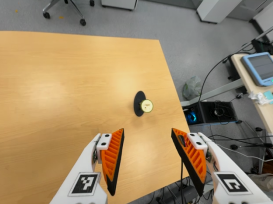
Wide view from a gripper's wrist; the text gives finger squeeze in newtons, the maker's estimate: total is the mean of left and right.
{"total": 0.0}